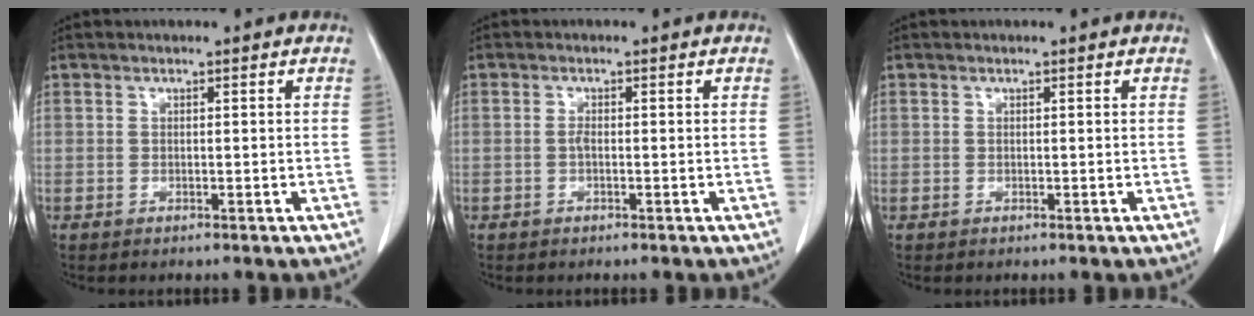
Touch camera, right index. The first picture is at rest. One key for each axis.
{"total": 0.8, "fx": -0.2, "fy": 0.2, "fz": 0.7, "tx": -0.016, "ty": 0.001, "tz": -0.004}
{"total": 0.0}